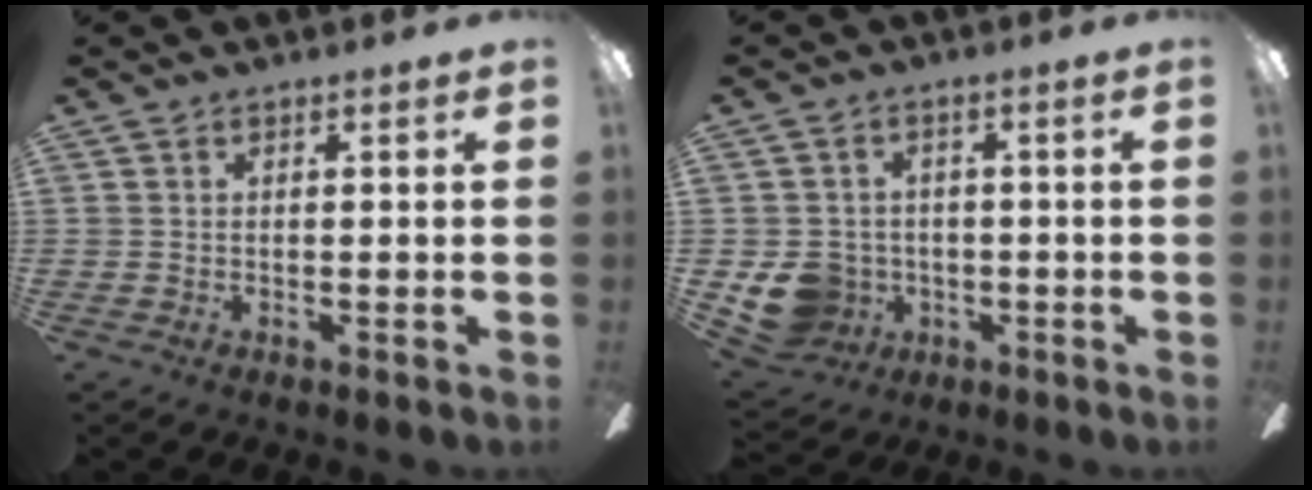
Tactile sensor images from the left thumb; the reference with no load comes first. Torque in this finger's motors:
{"motor_torque": [-0.19, 0.49, 0.07, -0.10, 0.01]}